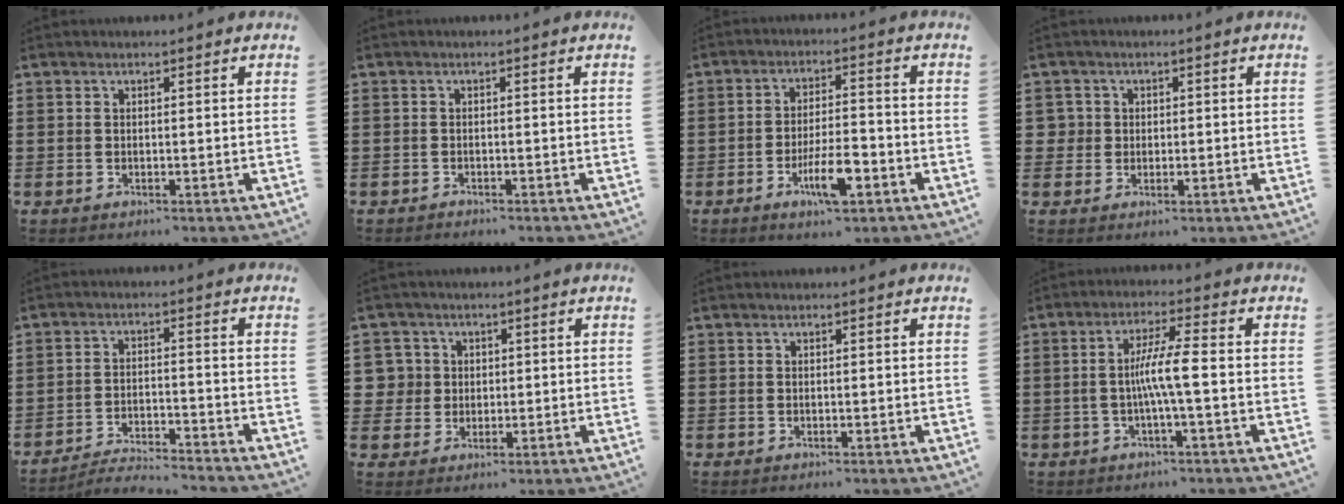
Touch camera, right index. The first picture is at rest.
{"total": 0.8, "force": [-0.8, 0.0, 0.0], "torque": [-0.002, -0.001, -0.016]}
{"total": 7.6, "force": [-3.3, 2.1, 6.5], "torque": [-0.124, -0.003, -0.059]}
{"total": 2.1, "force": [0.1, 2.1, 0.3], "torque": [-0.016, 0.010, -0.001]}
{"total": 3.6, "force": [-3.6, -0.1, 0.5], "torque": [-0.015, 0.002, -0.076]}
{"total": 4.1, "force": [0.5, 4.0, 0.4], "torque": [-0.029, 0.014, 0.009]}
{"total": 0.0}
{"total": 5.8, "force": [-0.9, 0.0, 5.8], "torque": [-0.104, -0.001, -0.022]}